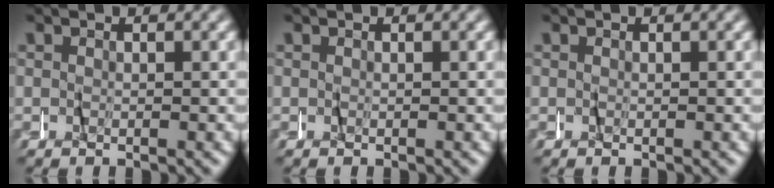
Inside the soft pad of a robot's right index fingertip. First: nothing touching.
{"total": 0.0}
{"total": 0.0}